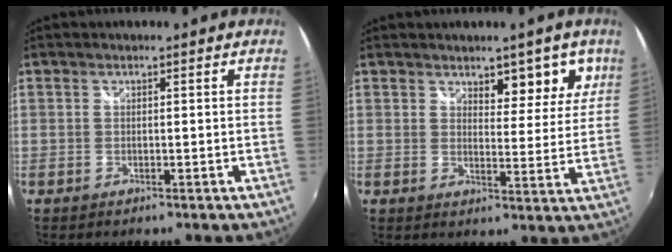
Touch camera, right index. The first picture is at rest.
{"total": 6.9, "force": [4.6, 3.3, 3.9], "torque": [-0.043, 0.007, 0.068]}